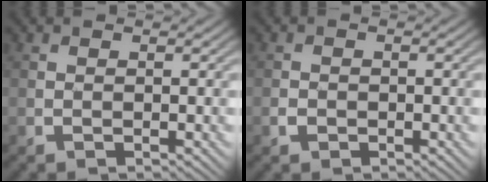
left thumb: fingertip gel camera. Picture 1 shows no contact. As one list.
[{"total": 1.1, "force": [-0.6, 0.9, 0.3], "torque": [-0.007, -0.006, -0.014]}]